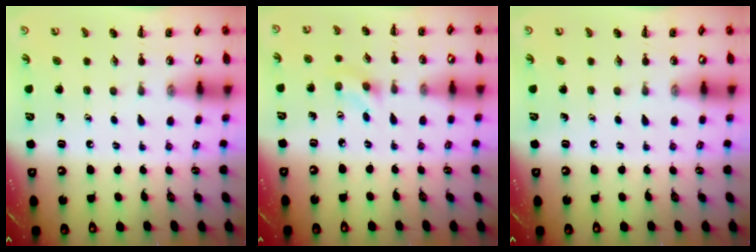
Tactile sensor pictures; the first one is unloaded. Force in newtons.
{"total": 2.0, "press": 1.9, "slide": 0.8}
{"total": 0.0}